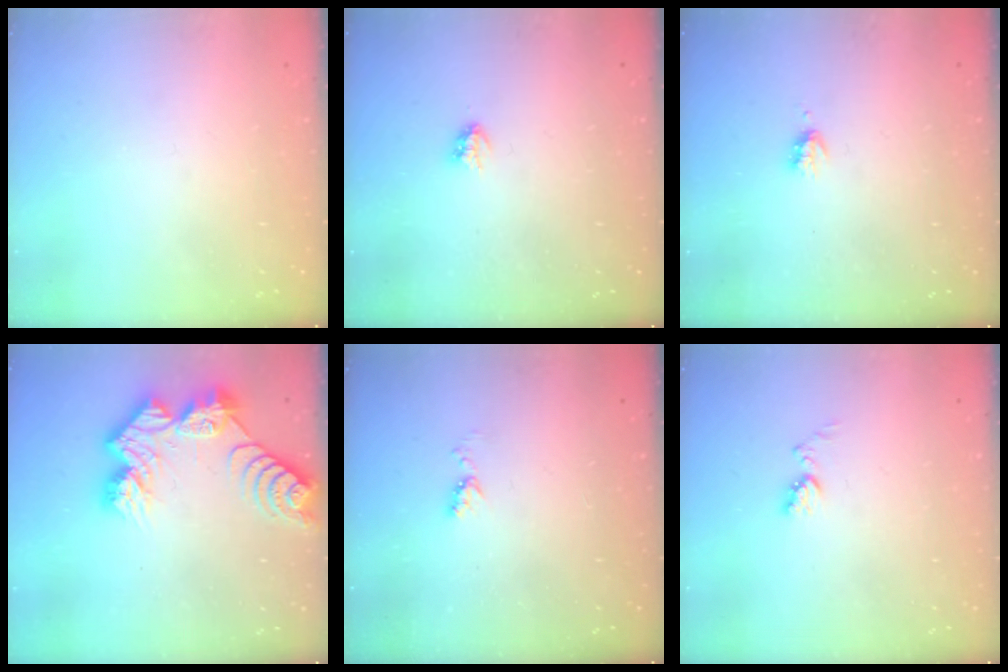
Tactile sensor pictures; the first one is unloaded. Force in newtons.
{"total": 2.9, "press": 2.8, "slide": 0.4}
{"total": 2.9, "press": 2.8, "slide": 0.5}
{"total": 12.9, "press": 12.8, "slide": 1.1}
{"total": 4.7, "press": 4.6, "slide": 0.7}
{"total": 4.9, "press": 4.9, "slide": 0.7}